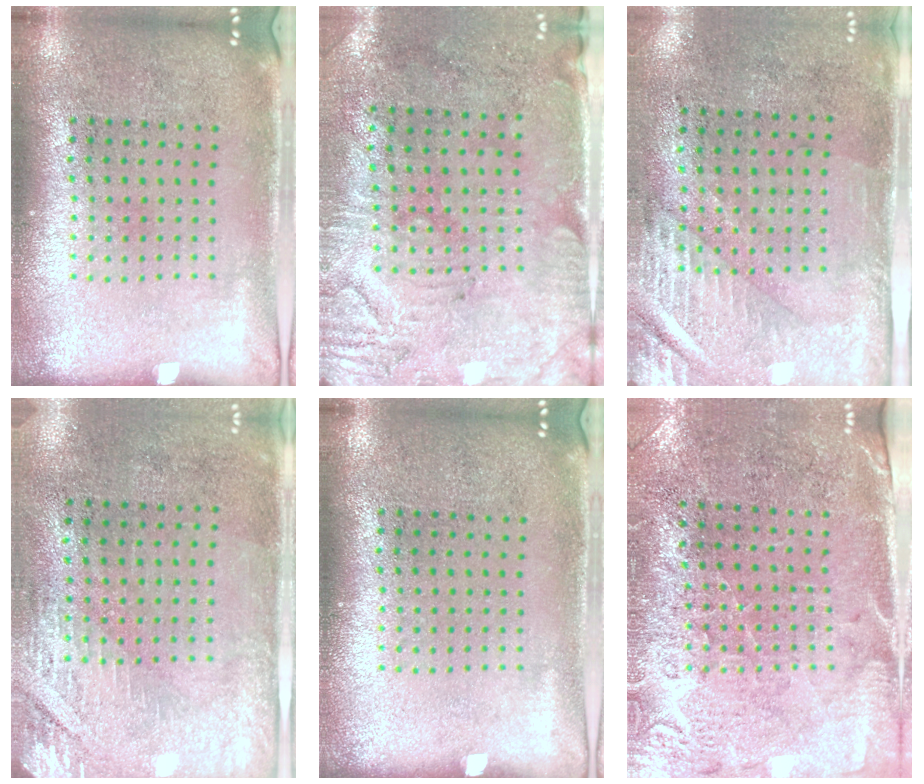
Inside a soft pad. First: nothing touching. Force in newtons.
{"total": 3.0, "press": 2.5, "slide": 1.7}
{"total": 3.0, "press": 2.5, "slide": 1.5}
{"total": 2.9, "press": 2.5, "slide": 1.4}
{"total": 0.0}
{"total": 2.8, "press": 2.5, "slide": 1.1}